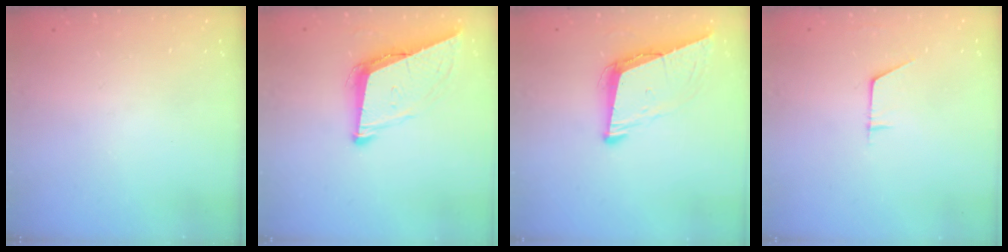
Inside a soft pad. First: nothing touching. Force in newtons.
{"total": 8.7, "press": 8.4, "slide": 2.4}
{"total": 8.8, "press": 7.9, "slide": 3.8}
{"total": 4.8, "press": 4.7, "slide": 0.4}